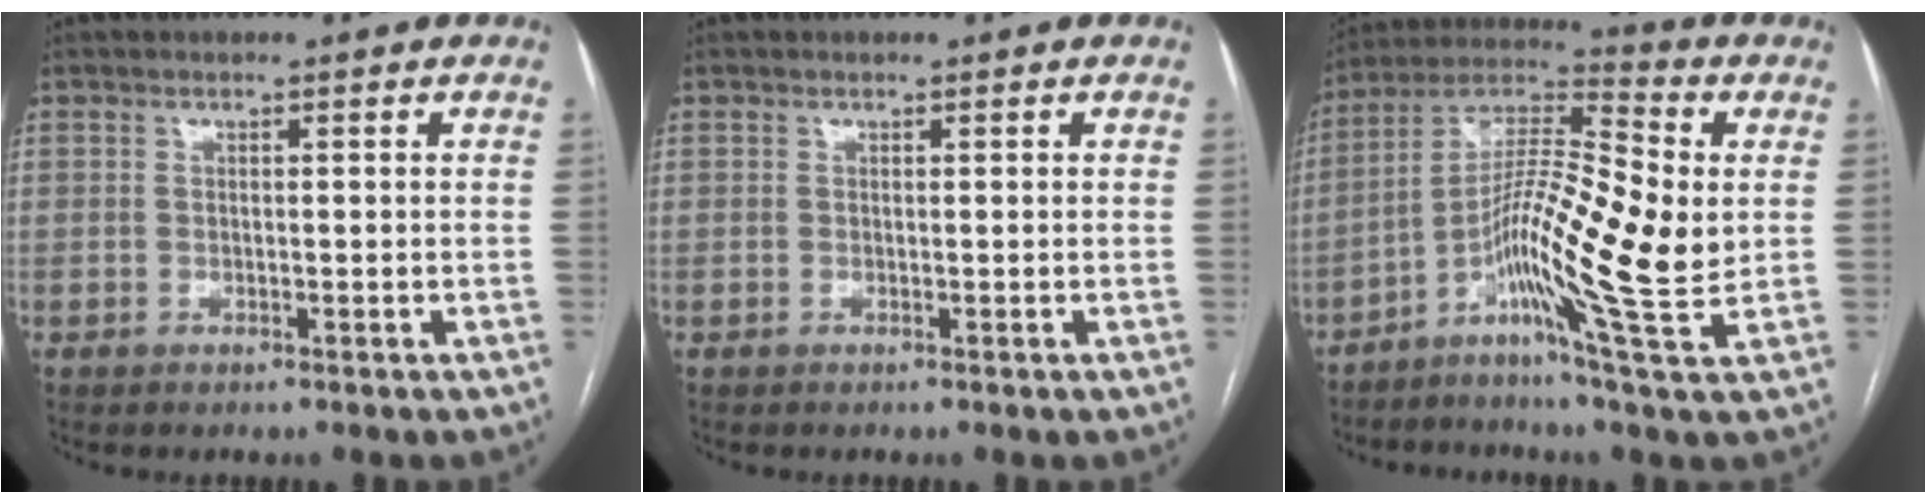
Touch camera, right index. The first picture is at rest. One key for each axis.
{"total": 0.0}
{"total": 16.8, "fx": -1.8, "fy": 1.1, "fz": 16.6, "tx": -0.310, "ty": 0.009, "tz": -0.045}